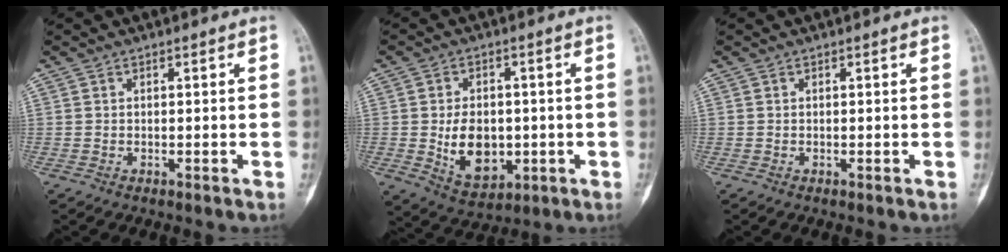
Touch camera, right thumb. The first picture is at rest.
{"total": 10.2, "force": [-1.1, 7.2, 7.2], "torque": [-0.088, -0.005, 0.000]}
{"total": 0.0}